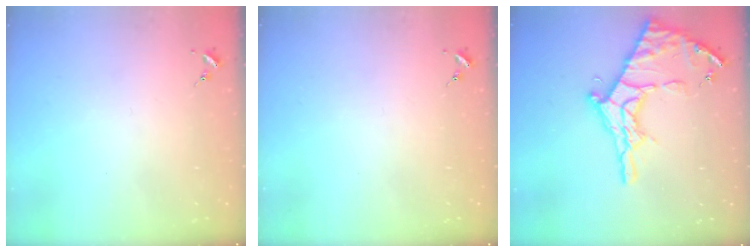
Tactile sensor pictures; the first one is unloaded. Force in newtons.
{"total": 0.0}
{"total": 19.0, "press": 18.9, "slide": 1.4}